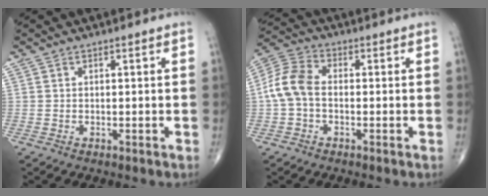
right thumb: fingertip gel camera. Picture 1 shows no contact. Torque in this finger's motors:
{"motor_torque": [-0.12, 0.44, 0.80, -0.05, 0.27]}